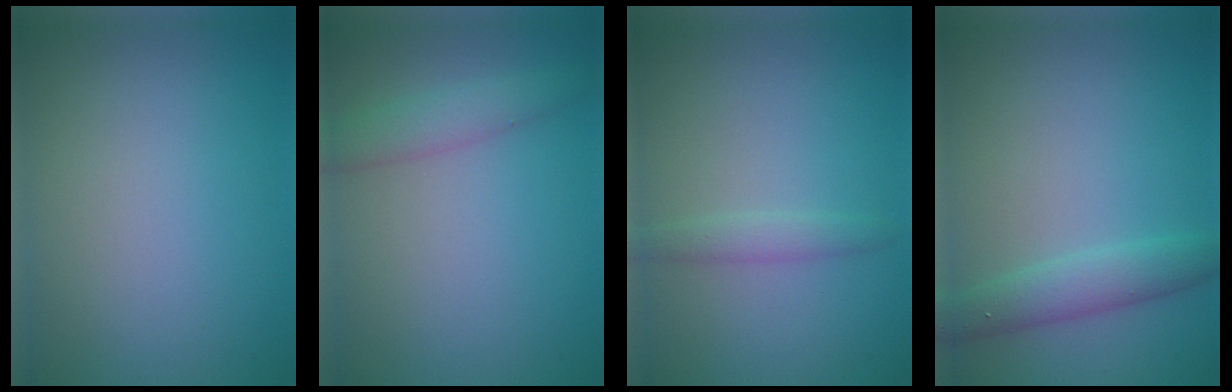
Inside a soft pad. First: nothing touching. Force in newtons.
{"total": 2.5, "press": 2.5, "slide": 0.1}
{"total": 1.4, "press": 1.4, "slide": 0.0}
{"total": 3.0, "press": 3.0, "slide": 0.1}